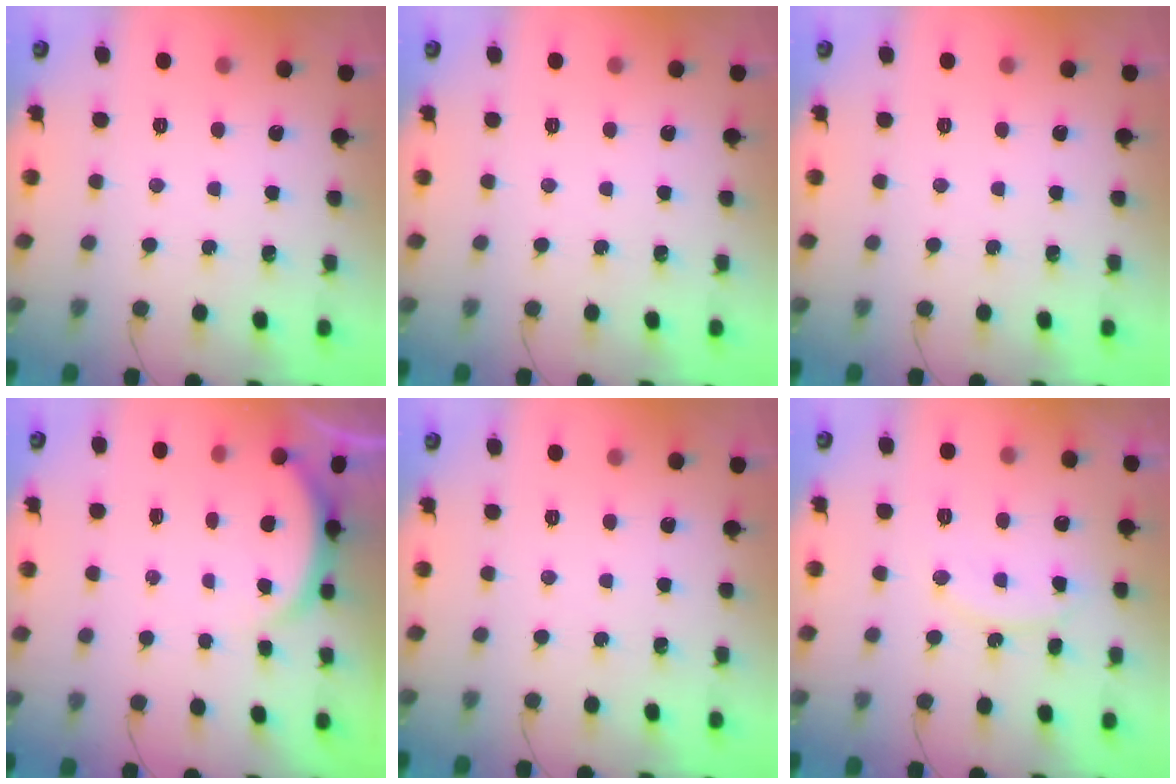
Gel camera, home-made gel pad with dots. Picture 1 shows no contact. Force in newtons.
{"total": 0.0}
{"total": 0.0}
{"total": 3.2, "press": 3.2, "slide": 0.4}
{"total": 0.0}
{"total": 10.2, "press": 10.2, "slide": 0.6}